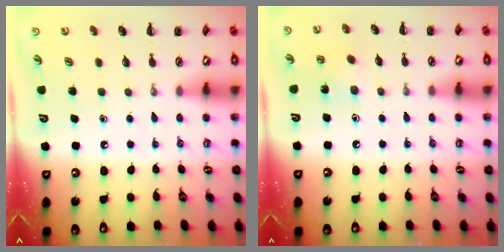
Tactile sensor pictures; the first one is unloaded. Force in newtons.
{"total": 5.2, "press": 4.9, "slide": 1.5}